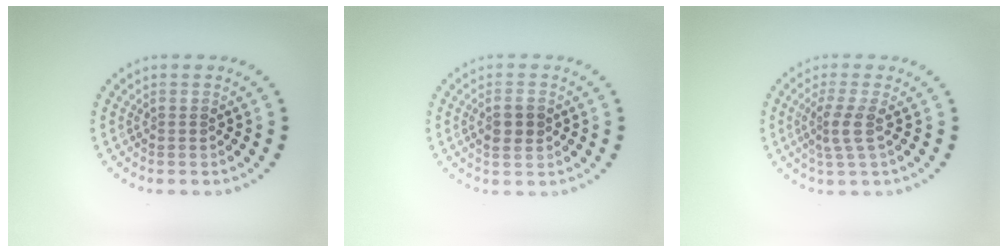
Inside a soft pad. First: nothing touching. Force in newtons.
{"total": 2.1, "press": 2.0, "slide": 0.2}
{"total": 2.3, "press": 1.7, "slide": 1.6}